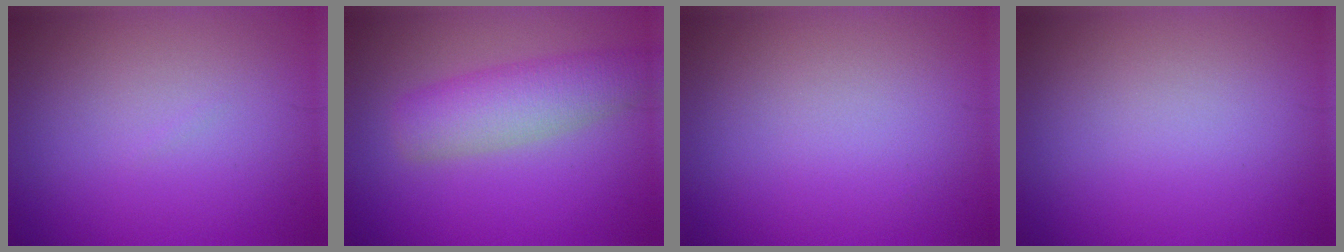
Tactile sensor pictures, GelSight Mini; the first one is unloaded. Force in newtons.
{"total": 4.8, "press": 4.8, "slide": 0.2}
{"total": 0.0}
{"total": 0.0}